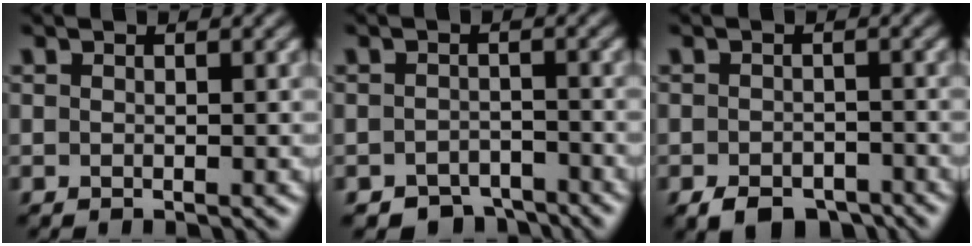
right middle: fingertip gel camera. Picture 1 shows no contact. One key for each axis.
{"total": 2.9, "fx": -2.6, "fy": 1.3, "fz": 0.3, "tx": 0.005, "ty": -0.003, "tz": -0.045}
{"total": 4.0, "fx": -3.0, "fy": 1.9, "fz": 1.8, "tx": -0.022, "ty": -0.008, "tz": -0.049}